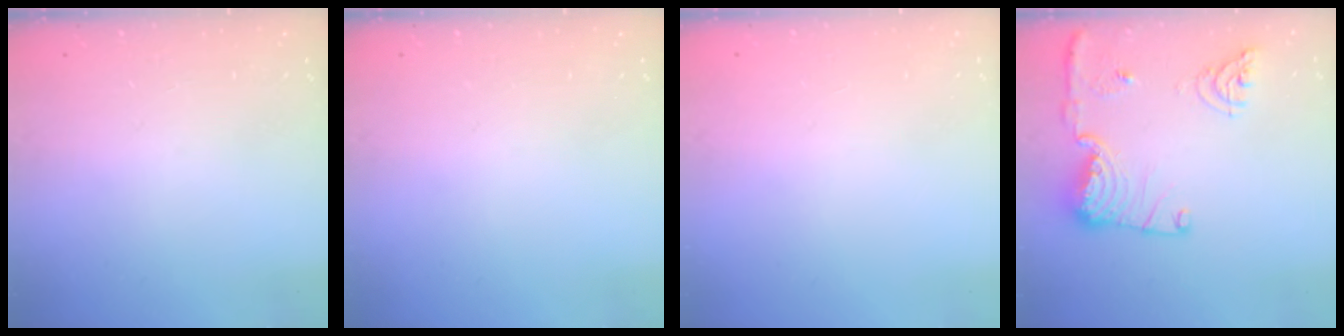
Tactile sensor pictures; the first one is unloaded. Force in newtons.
{"total": 0.0}
{"total": 1.1, "press": 0.8, "slide": 0.7}
{"total": 15.2, "press": 14.8, "slide": 3.3}